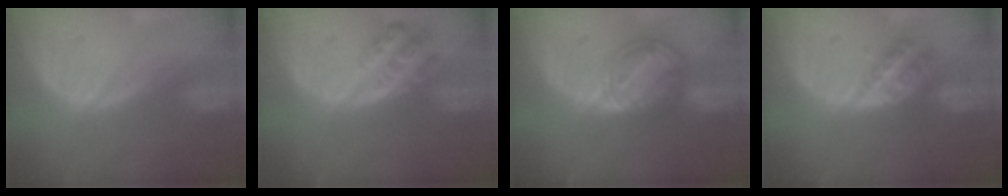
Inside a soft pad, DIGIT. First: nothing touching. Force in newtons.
{"total": 4.5, "press": 4.5, "slide": 0.6}
{"total": 8.2, "press": 7.0, "slide": 4.2}
{"total": 6.0, "press": 5.2, "slide": 3.1}